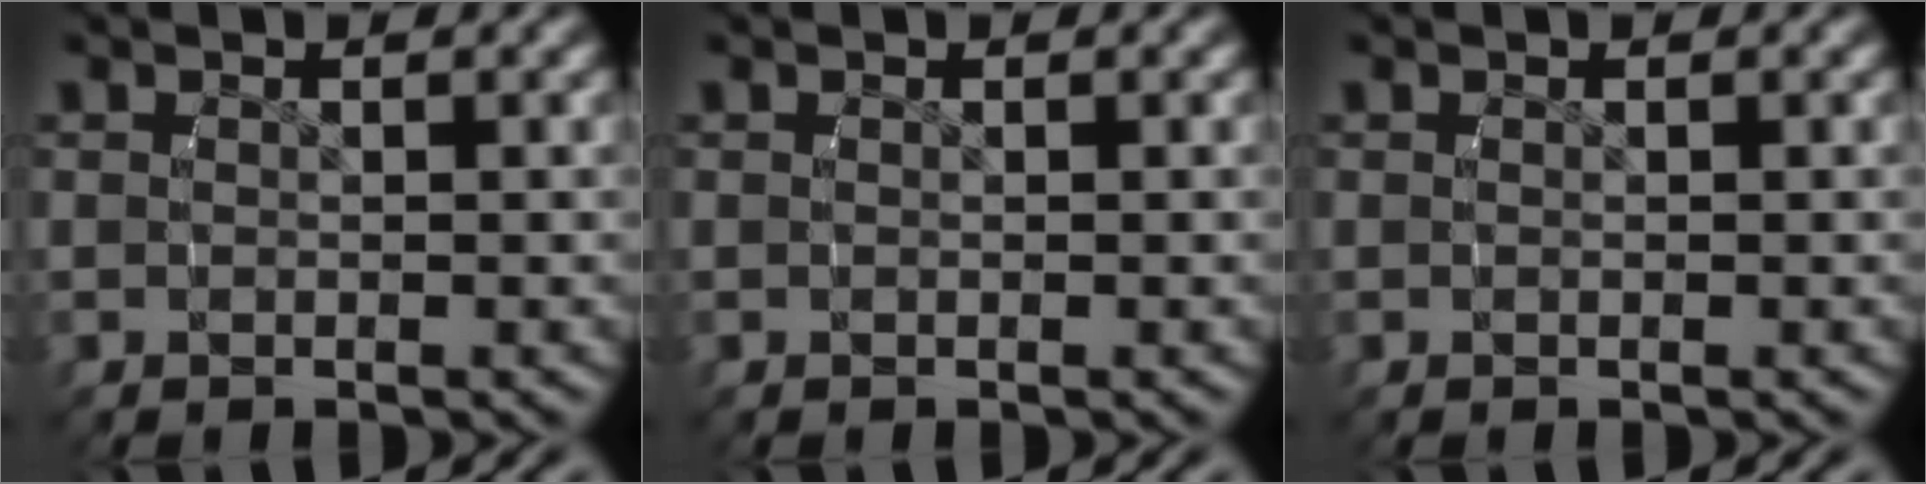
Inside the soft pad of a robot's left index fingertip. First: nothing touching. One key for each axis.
{"total": 0.0}
{"total": 0.0}